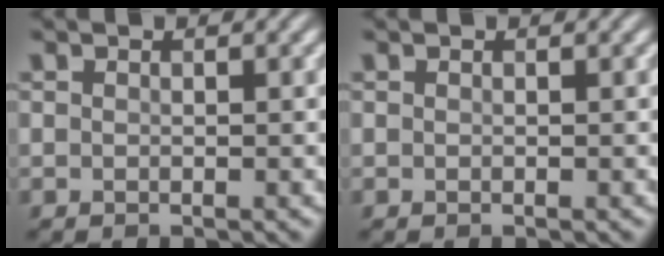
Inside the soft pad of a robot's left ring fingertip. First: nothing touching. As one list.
[{"total": 0.0}]